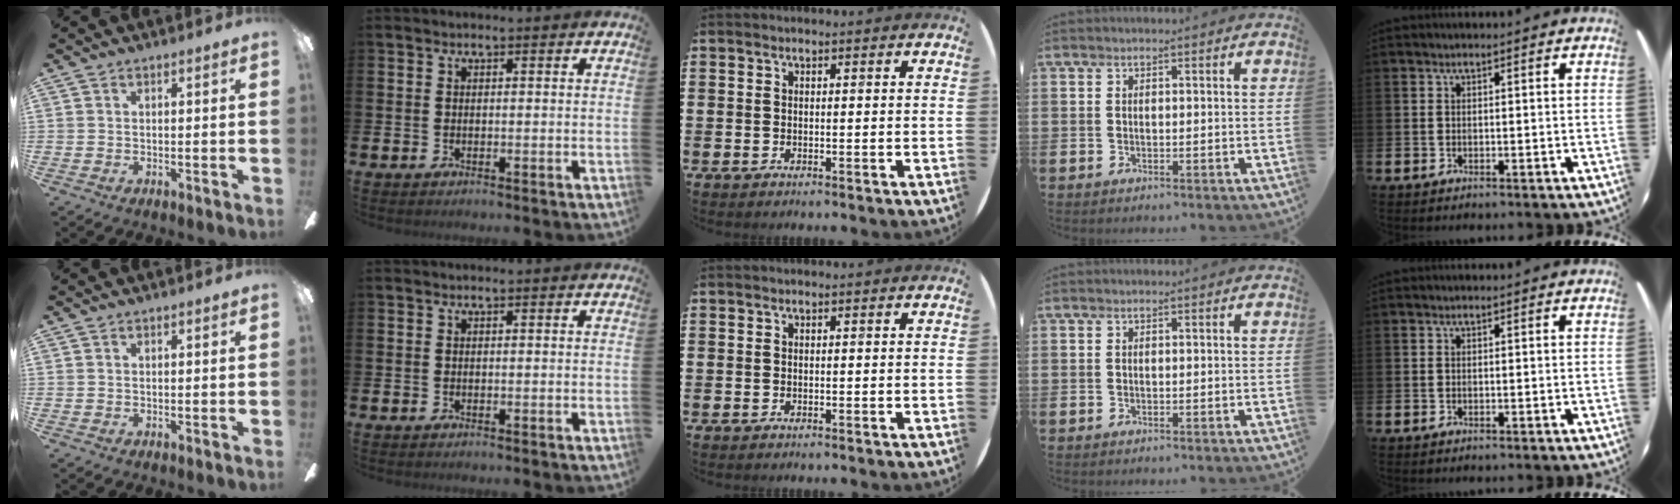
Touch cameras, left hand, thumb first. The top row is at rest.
{}